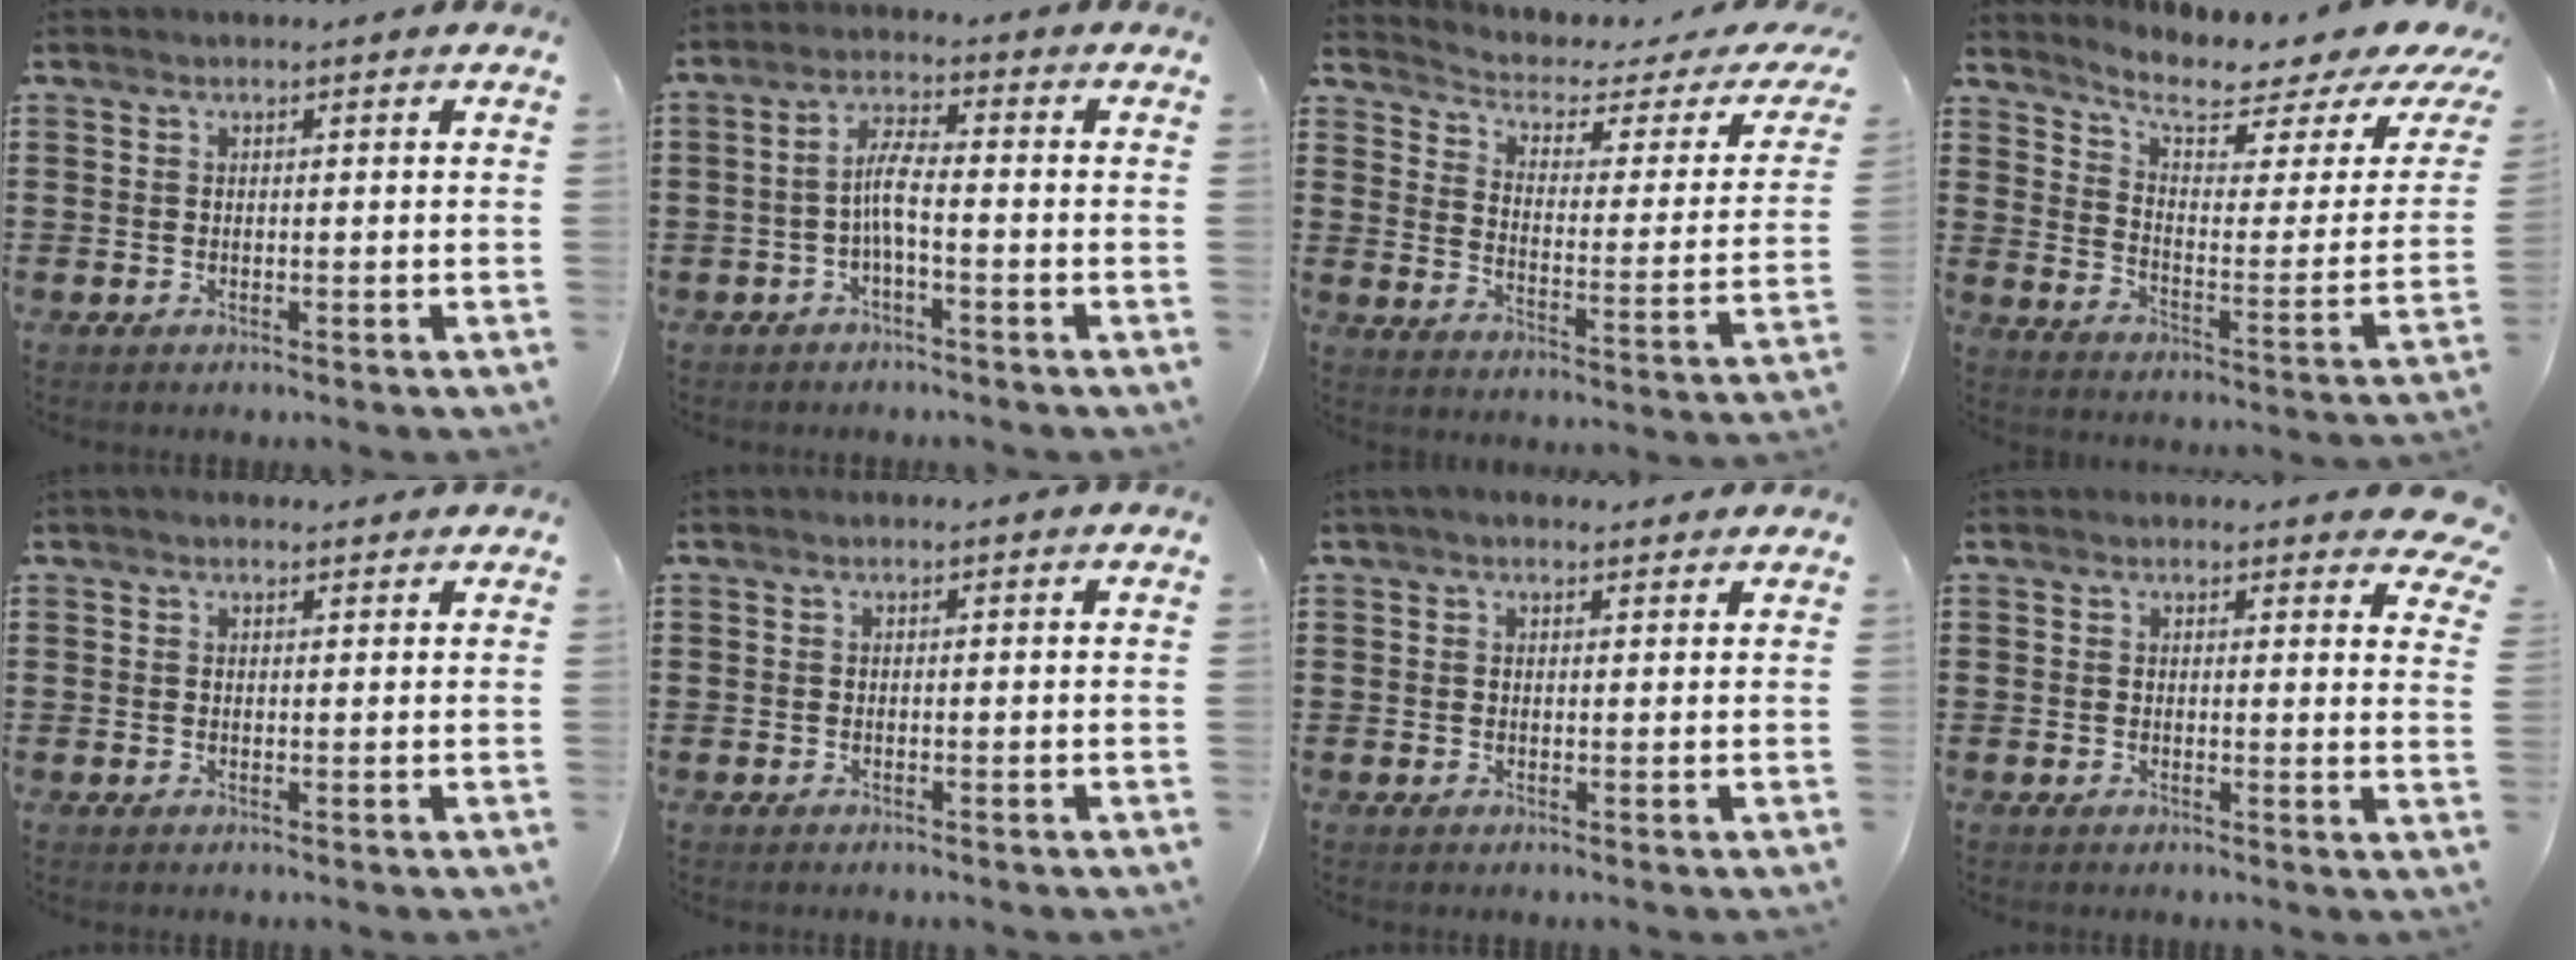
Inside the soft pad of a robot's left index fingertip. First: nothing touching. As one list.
[{"total": 4.9, "force": [-1.1, 1.5, 4.5], "torque": [-0.096, 0.006, -0.026]}, {"total": 2.5, "force": [1.5, 1.1, 1.6], "torque": [-0.047, -0.018, 0.016]}, {"total": 6.0, "force": [4.5, 1.6, 3.6], "torque": [-0.080, -0.034, 0.068]}, {"total": 1.1, "force": [1.0, 0.4, 0.4], "torque": [-0.009, 0.003, 0.018]}, {"total": 0.0}, {"total": 1.9, "force": [1.5, 0.7, 0.8], "torque": [-0.020, 0.007, 0.028]}, {"total": 2.9, "force": [2.7, 0.4, 0.9], "torque": [-0.012, -0.012, 0.048]}]